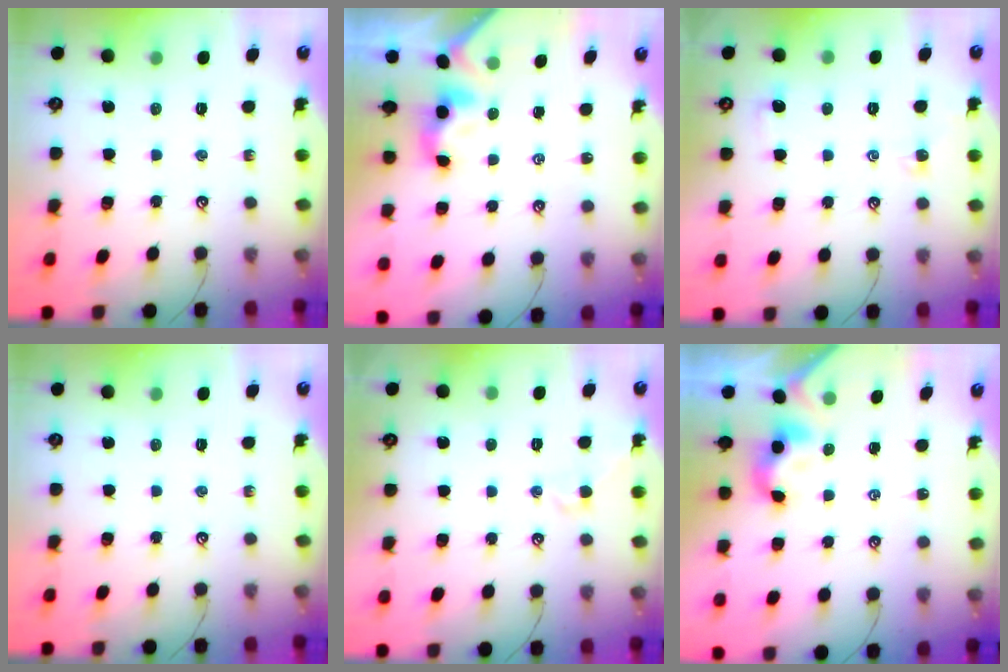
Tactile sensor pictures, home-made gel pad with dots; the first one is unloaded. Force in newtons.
{"total": 1.1, "press": 1.0, "slide": 0.4}
{"total": 1.0, "press": 0.9, "slide": 0.5}
{"total": 0.0}
{"total": 1.2, "press": 1.1, "slide": 0.4}
{"total": 2.4, "press": 2.4, "slide": 0.2}